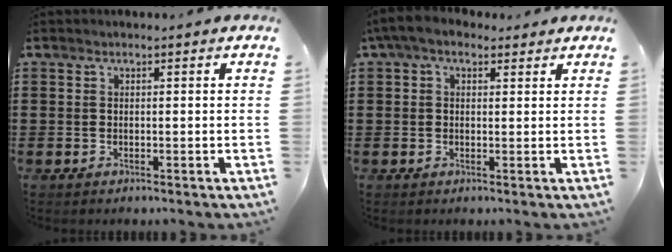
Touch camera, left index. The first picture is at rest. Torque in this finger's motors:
{"motor_torque": [2.14, 0.00, 0.56, 0.21]}